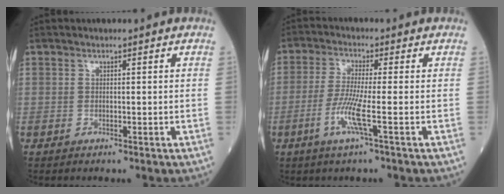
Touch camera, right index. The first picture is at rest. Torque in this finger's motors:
{"motor_torque": [0.07, -0.21, 0.08, 0.08]}